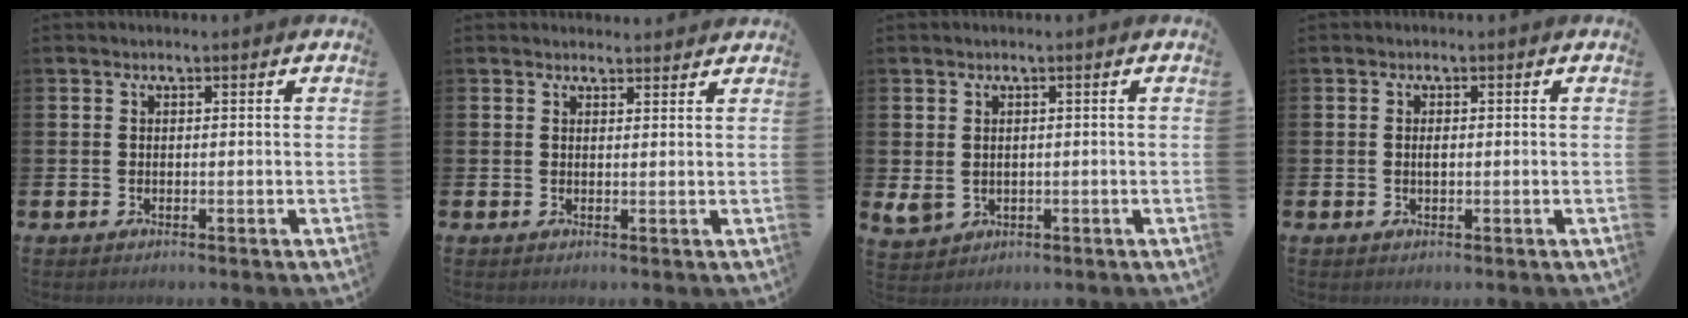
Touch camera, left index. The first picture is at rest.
{"total": 1.7, "force": [1.7, 0.3, -0.1], "torque": [0.011, -0.010, 0.028]}
{"total": 1.7, "force": [0.6, 1.3, 0.9], "torque": [-0.016, 0.001, 0.009]}
{"total": 0.8, "force": [0.1, 0.3, 0.8], "torque": [-0.009, -0.001, -0.001]}